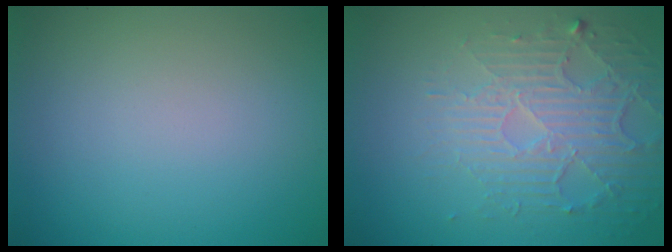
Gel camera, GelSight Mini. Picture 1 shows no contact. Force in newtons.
{"total": 5.1, "press": 3.5, "slide": 3.7}